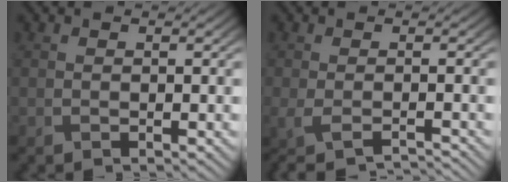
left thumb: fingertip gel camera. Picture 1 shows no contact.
{"total": 3.2, "force": [-2.0, 0.7, 2.4], "torque": [-0.047, -0.015, -0.039]}